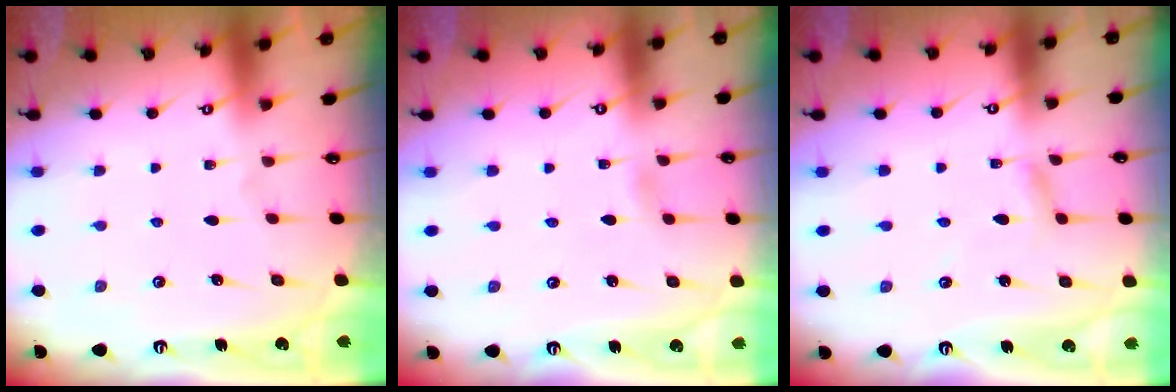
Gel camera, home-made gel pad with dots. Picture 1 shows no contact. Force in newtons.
{"total": 1.6, "press": 1.6, "slide": 0.2}
{"total": 1.9, "press": 1.9, "slide": 0.2}